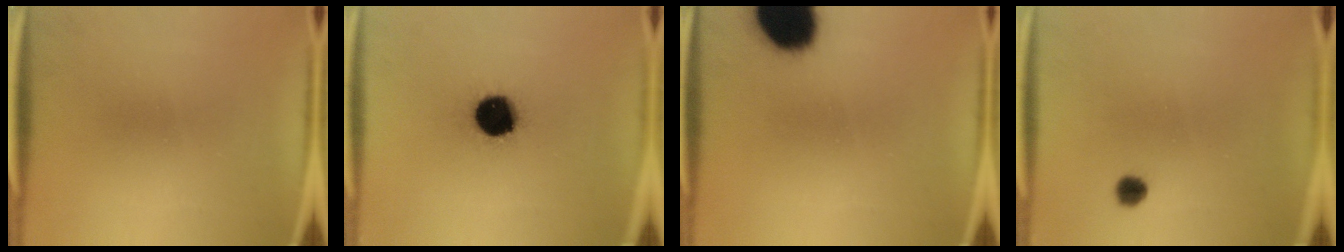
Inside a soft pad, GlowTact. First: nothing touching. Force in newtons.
{"total": 15.2}
{"total": 19.6}
{"total": 2.3}